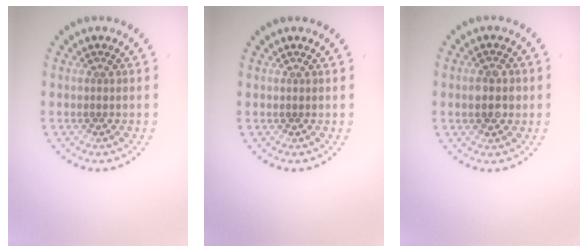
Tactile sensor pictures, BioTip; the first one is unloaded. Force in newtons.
{"total": 0.0}
{"total": 2.8, "press": 2.8, "slide": 0.1}